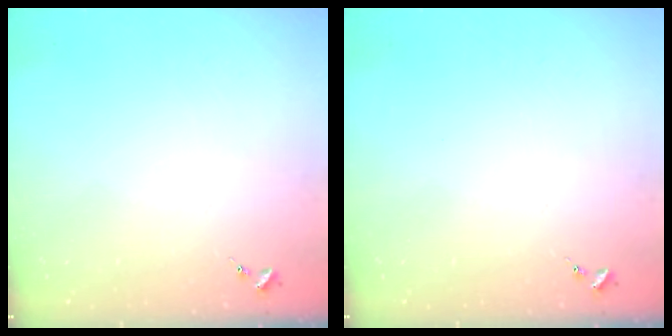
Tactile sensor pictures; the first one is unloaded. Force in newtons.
{"total": 0.0}